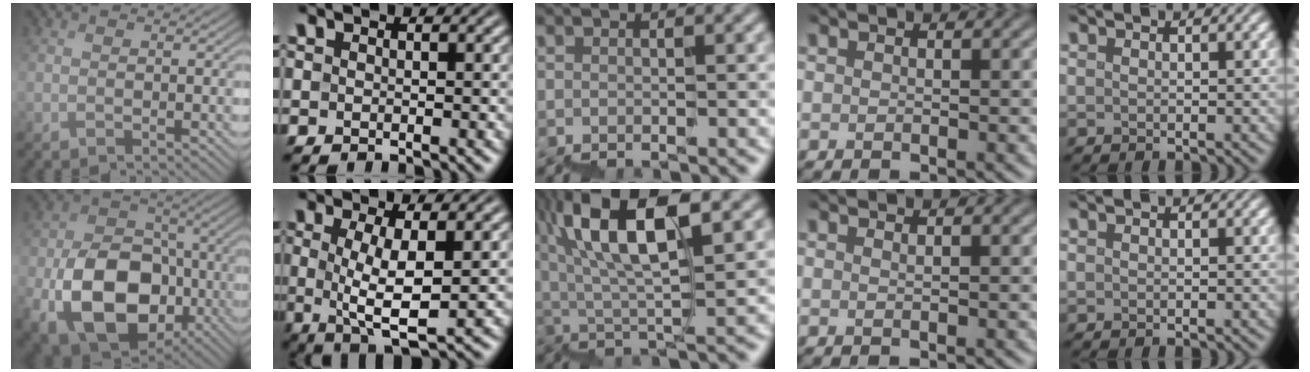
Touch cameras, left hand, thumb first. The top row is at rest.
{"thumb": {"total": 15.2, "force": [-5.0, 10.9, 9.4], "torque": [-0.179, -0.044, -0.092]}, "index": {"total": 5.5, "force": [0.3, 1.5, 5.3], "torque": [-0.095, -0.006, 0.010]}, "middle": {"total": 9.5, "force": [5.1, 2.4, 7.7], "torque": [-0.135, 0.025, 0.093]}, "ring": {"total": 0.5, "force": [0.3, 0.2, 0.4], "torque": [0.000, -0.003, 0.003]}}